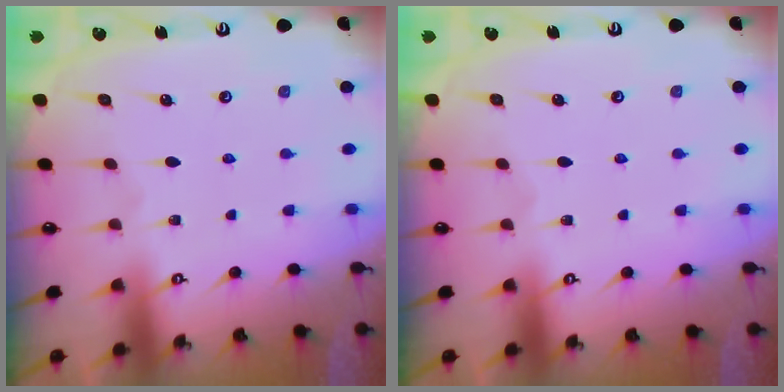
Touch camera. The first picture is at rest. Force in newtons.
{"total": 0.0}